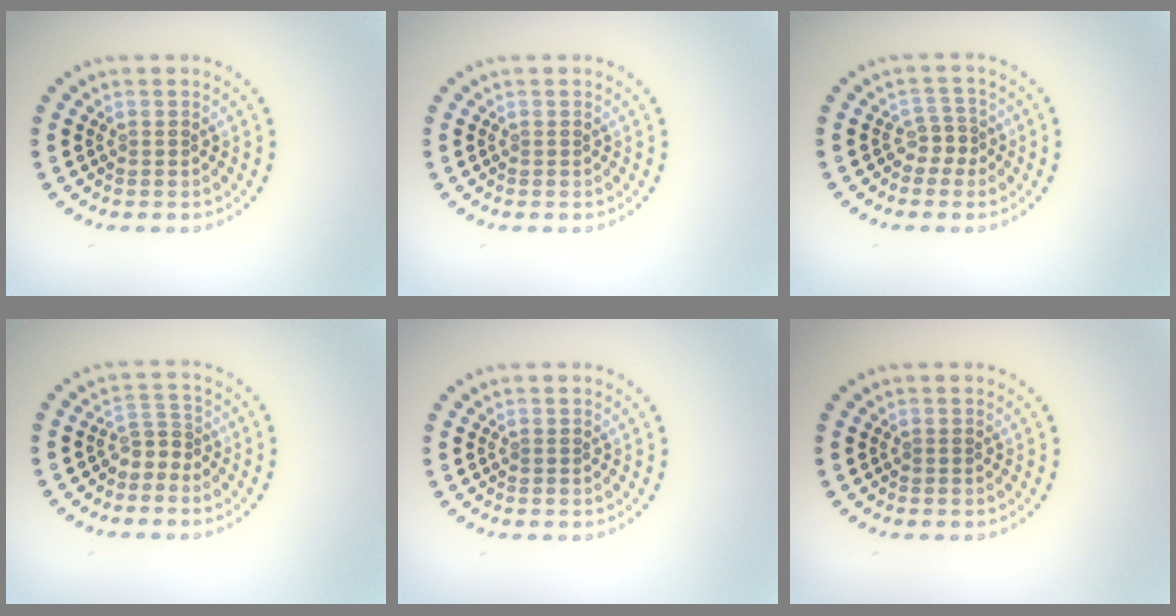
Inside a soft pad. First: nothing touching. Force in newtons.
{"total": 0.0}
{"total": 1.8, "press": 1.3, "slide": 1.3}
{"total": 2.0, "press": 1.3, "slide": 1.5}
{"total": 0.0}
{"total": 0.0}